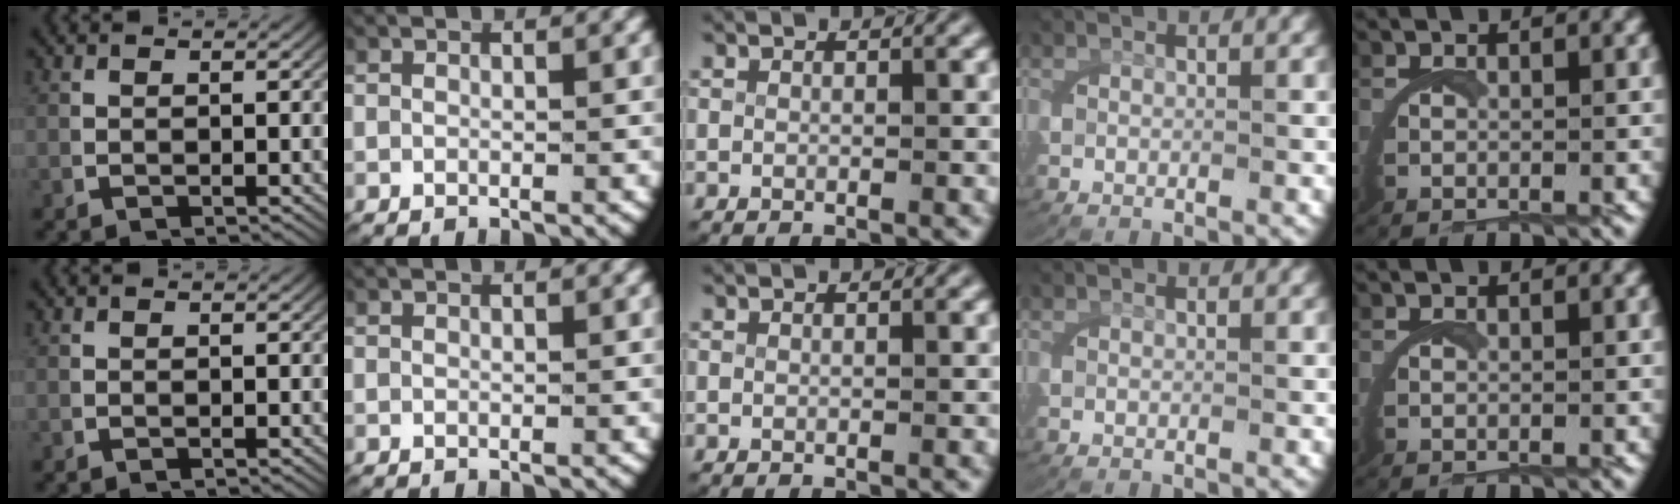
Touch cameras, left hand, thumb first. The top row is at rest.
{}